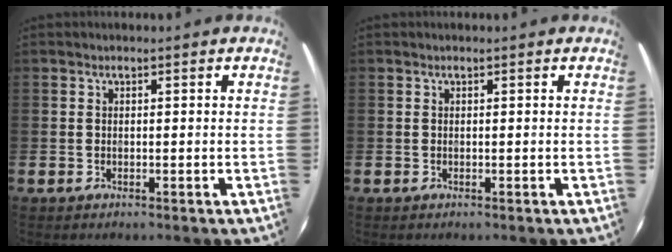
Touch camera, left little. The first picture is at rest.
{"total": 0.0}